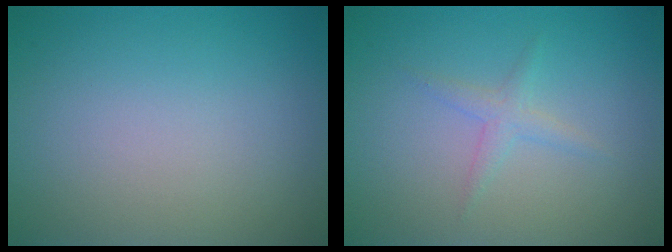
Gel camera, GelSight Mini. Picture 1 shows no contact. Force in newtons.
{"total": 1.3, "press": 1.3, "slide": 0.0}